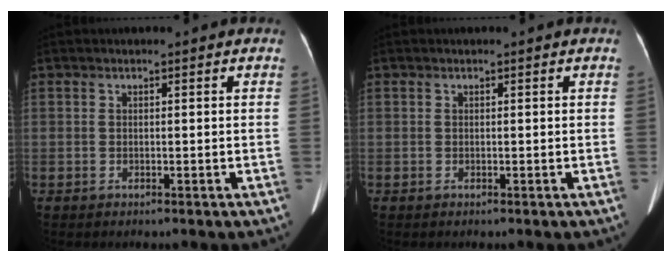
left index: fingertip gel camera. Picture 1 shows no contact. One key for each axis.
{"total": 0.0}